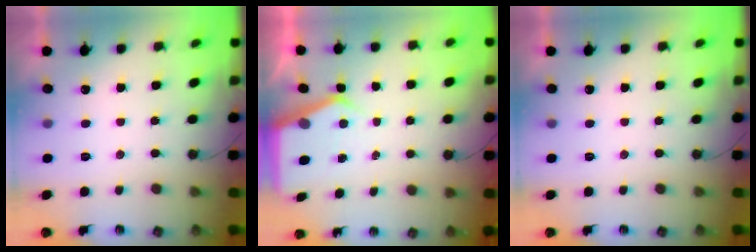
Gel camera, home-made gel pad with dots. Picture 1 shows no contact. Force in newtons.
{"total": 4.9, "press": 4.9, "slide": 0.4}
{"total": 0.0}